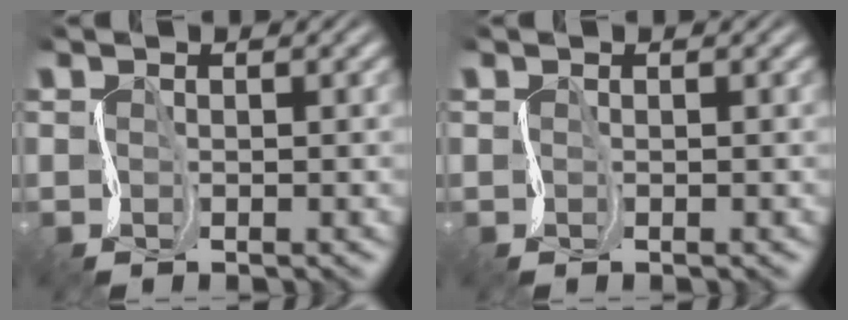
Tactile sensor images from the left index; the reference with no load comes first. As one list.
[{"total": 0.0}]